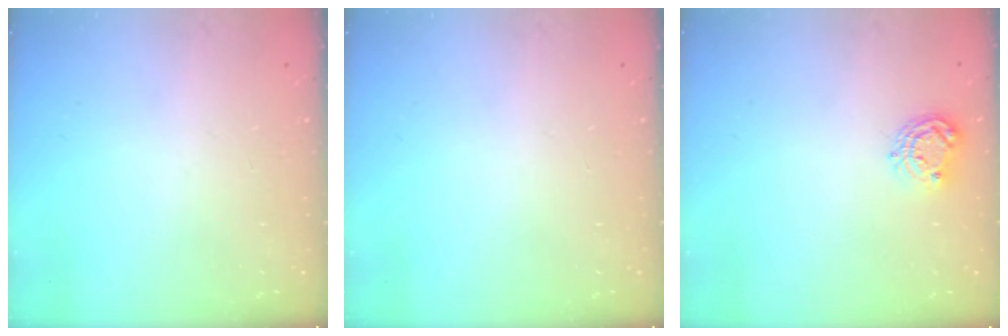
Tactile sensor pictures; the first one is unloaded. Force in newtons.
{"total": 0.0}
{"total": 6.8, "press": 6.8, "slide": 0.6}